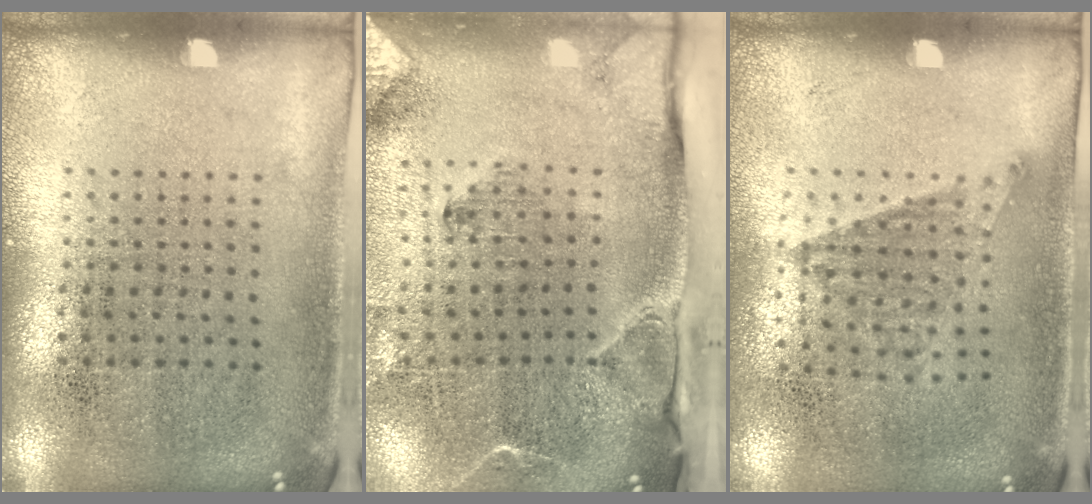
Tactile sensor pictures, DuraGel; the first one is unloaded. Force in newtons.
{"total": 3.2, "press": 2.4, "slide": 2.1}
{"total": 1.2, "press": 0.9, "slide": 0.7}